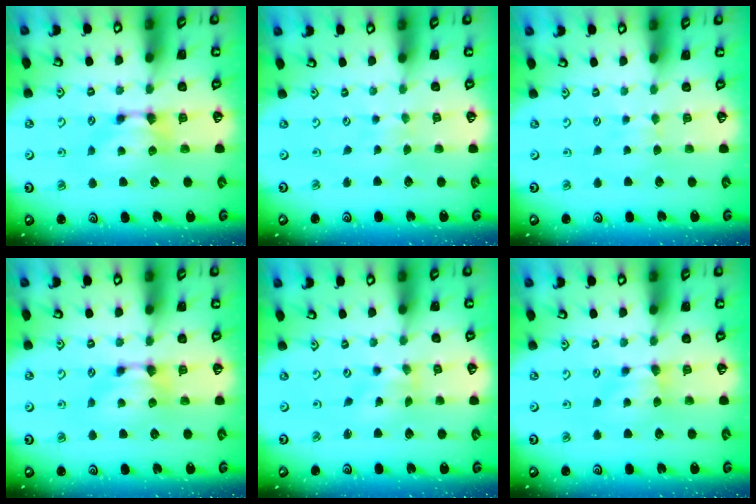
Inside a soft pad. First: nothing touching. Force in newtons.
{"total": 3.3, "press": 3.3, "slide": 0.3}
{"total": 3.0, "press": 3.0, "slide": 0.4}
{"total": 0.0}
{"total": 2.1, "press": 1.8, "slide": 1.1}
{"total": 1.2, "press": 1.1, "slide": 0.4}